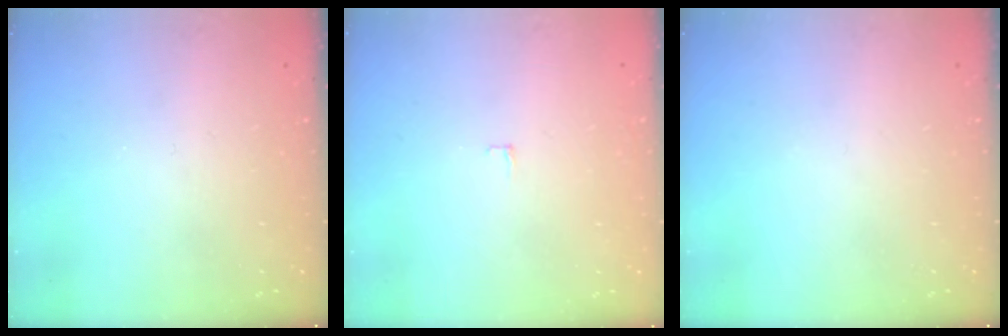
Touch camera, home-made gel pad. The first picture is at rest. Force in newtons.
{"total": 2.4, "press": 2.4, "slide": 0.2}
{"total": 0.0}